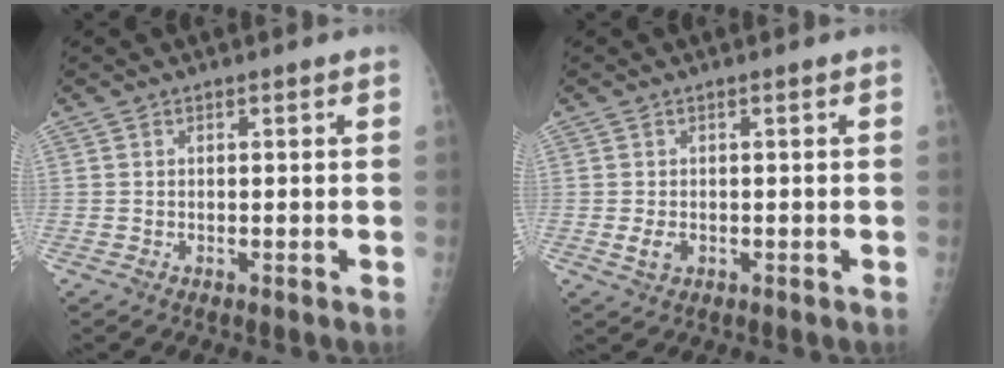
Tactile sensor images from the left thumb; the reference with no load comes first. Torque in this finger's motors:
{"motor_torque": [-0.23, 0.27, 0.35, 0.08, 0.02]}